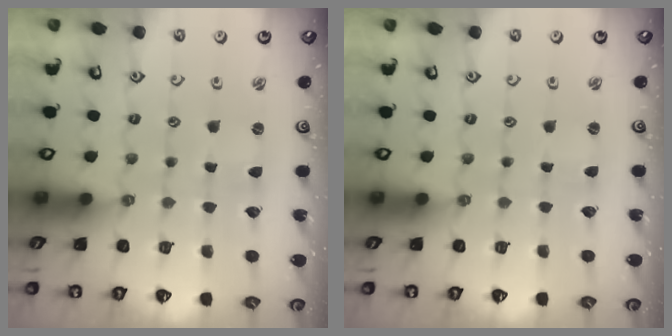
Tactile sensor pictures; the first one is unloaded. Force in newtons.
{"total": 0.0}